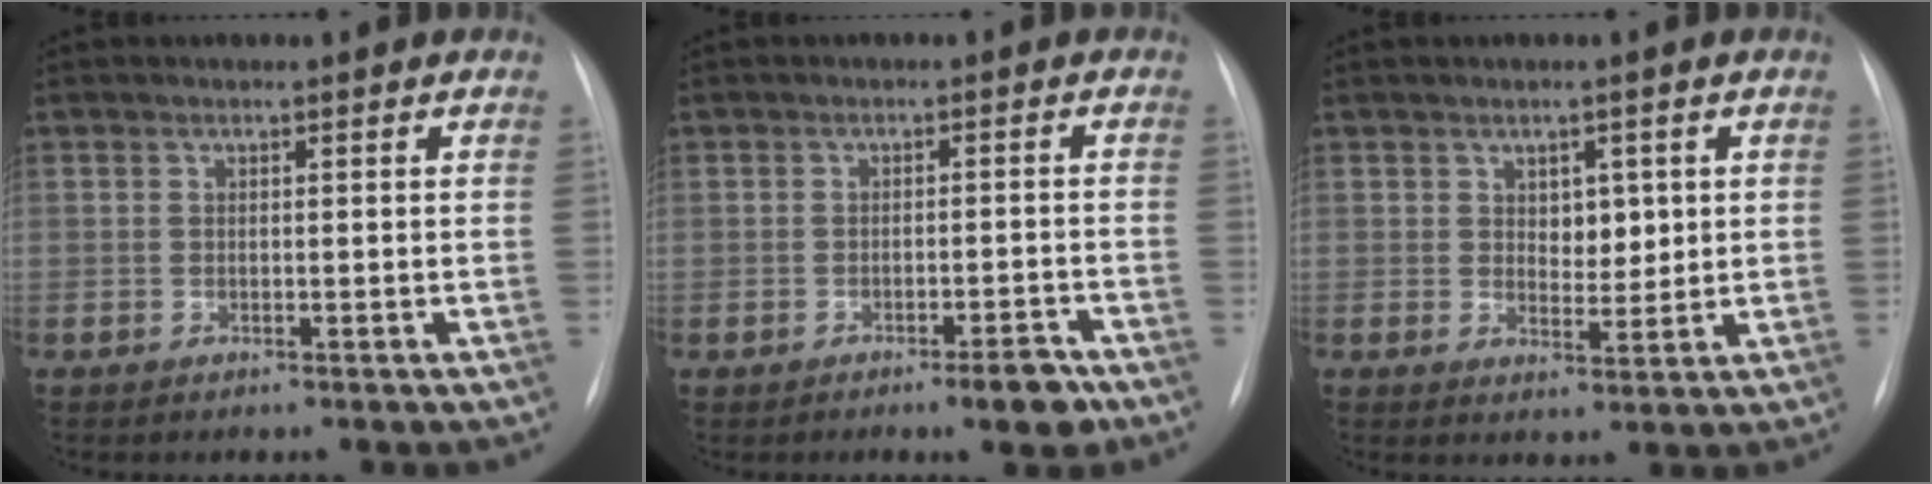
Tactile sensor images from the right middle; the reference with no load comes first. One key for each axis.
{"total": 3.9, "fx": -2.7, "fy": 0.6, "fz": 2.7, "tx": -0.027, "ty": 0.001, "tz": -0.037}
{"total": 3.9, "fx": 1.2, "fy": 2.5, "fz": 2.7, "tx": -0.035, "ty": -0.002, "tz": 0.022}